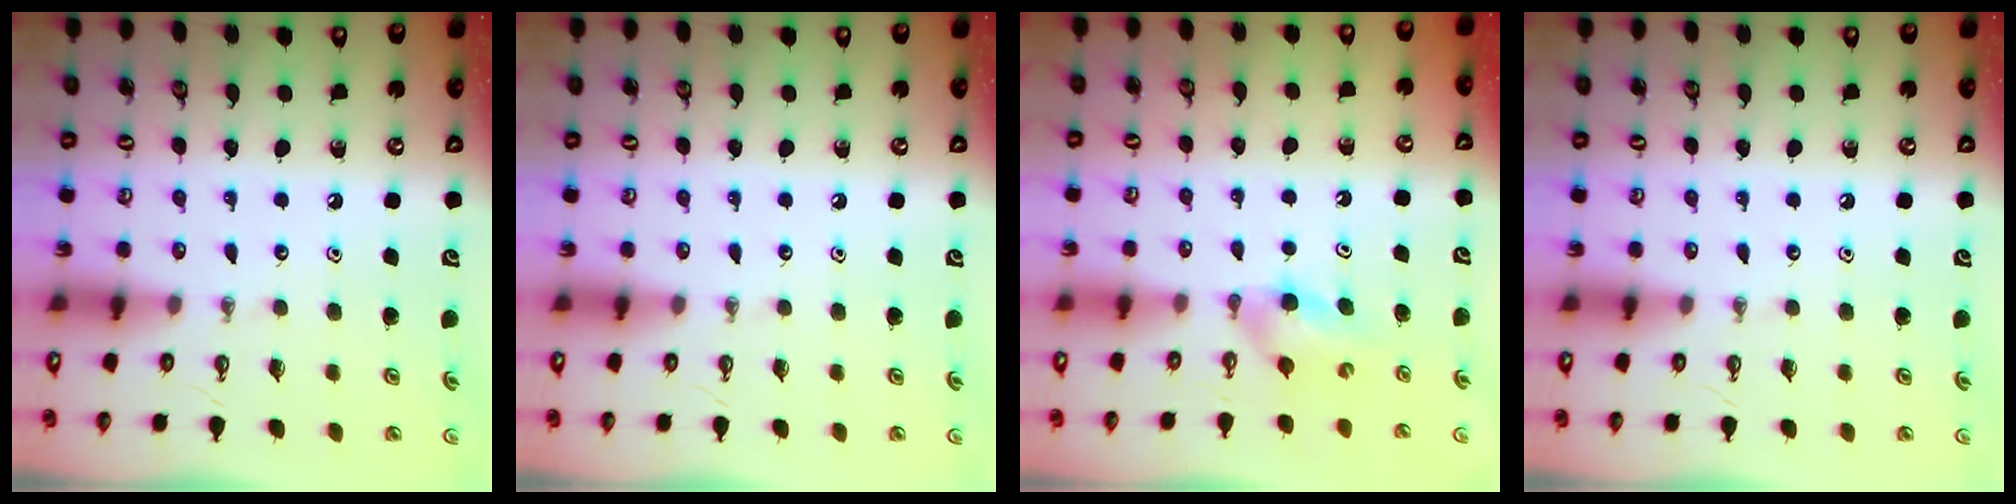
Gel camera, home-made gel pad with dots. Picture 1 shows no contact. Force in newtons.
{"total": 0.0}
{"total": 4.2, "press": 3.8, "slide": 1.8}
{"total": 0.0}